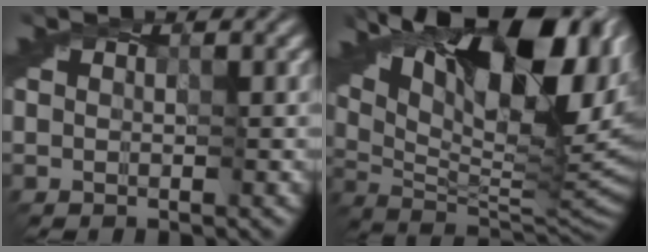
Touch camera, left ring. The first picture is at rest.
{"total": 17.5, "force": [8.1, 7.2, 13.8], "torque": [-0.209, 0.042, 0.128]}